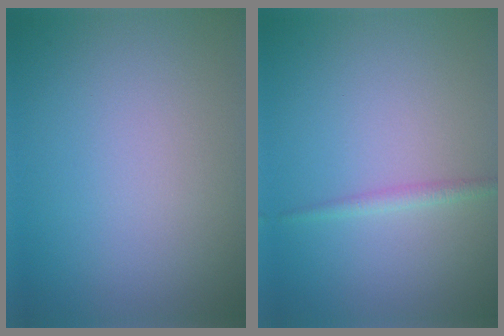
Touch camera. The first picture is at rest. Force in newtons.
{"total": 1.1, "press": 1.1, "slide": 0.1}